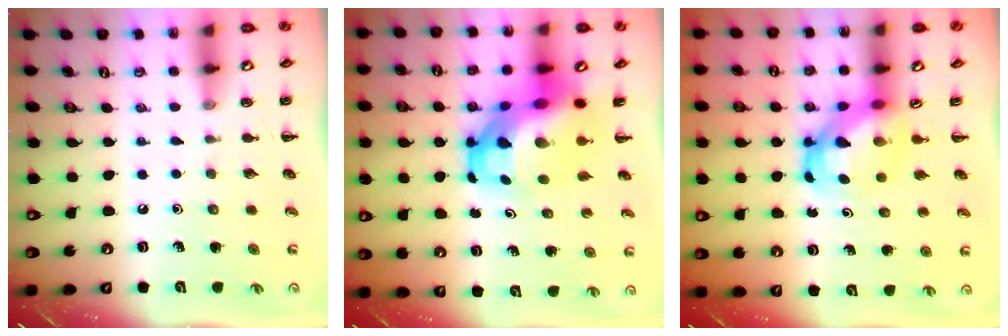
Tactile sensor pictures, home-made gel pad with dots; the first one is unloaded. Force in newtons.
{"total": 13.6, "press": 13.2, "slide": 3.4}
{"total": 5.6, "press": 5.4, "slide": 1.5}